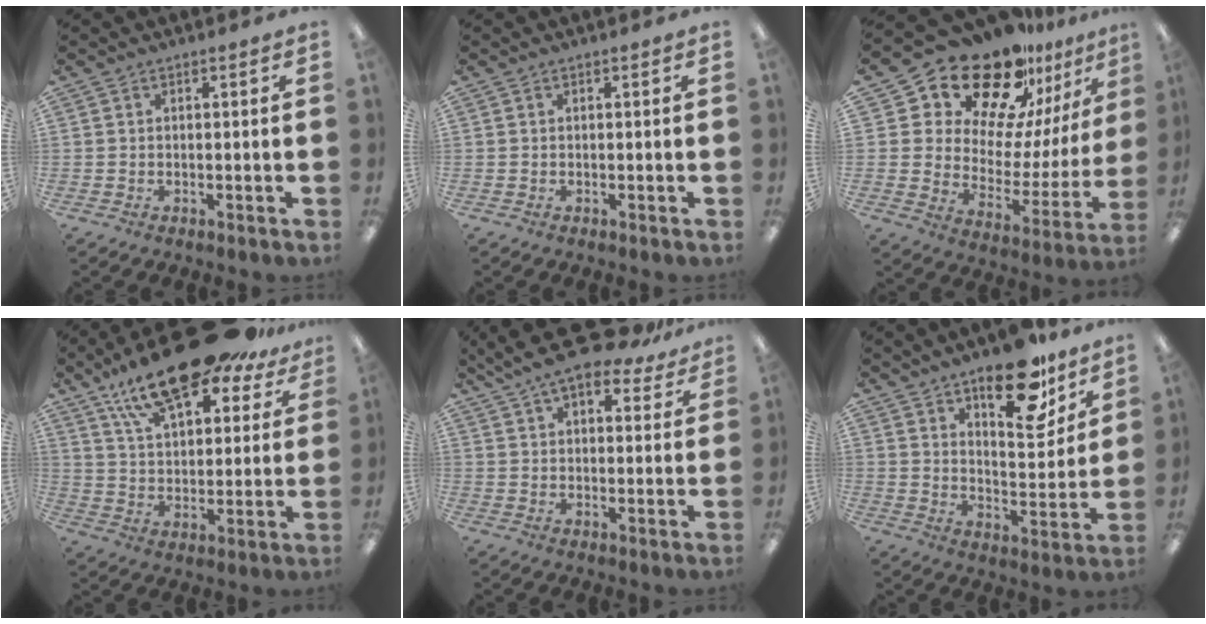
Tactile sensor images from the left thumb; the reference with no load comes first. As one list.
[{"total": 0.0}, {"total": 22.2, "force": [18.5, 8.9, 8.6], "torque": [-0.156, -0.137, 0.329]}, {"total": 20.4, "force": [14.7, 7.4, 12.0], "torque": [-0.210, -0.075, 0.255]}, {"total": 12.9, "force": [10.0, 4.2, 7.0], "torque": [-0.114, -0.051, 0.175]}, {"total": 17.3, "force": [12.1, 7.0, 10.3], "torque": [-0.133, -0.073, 0.198]}]